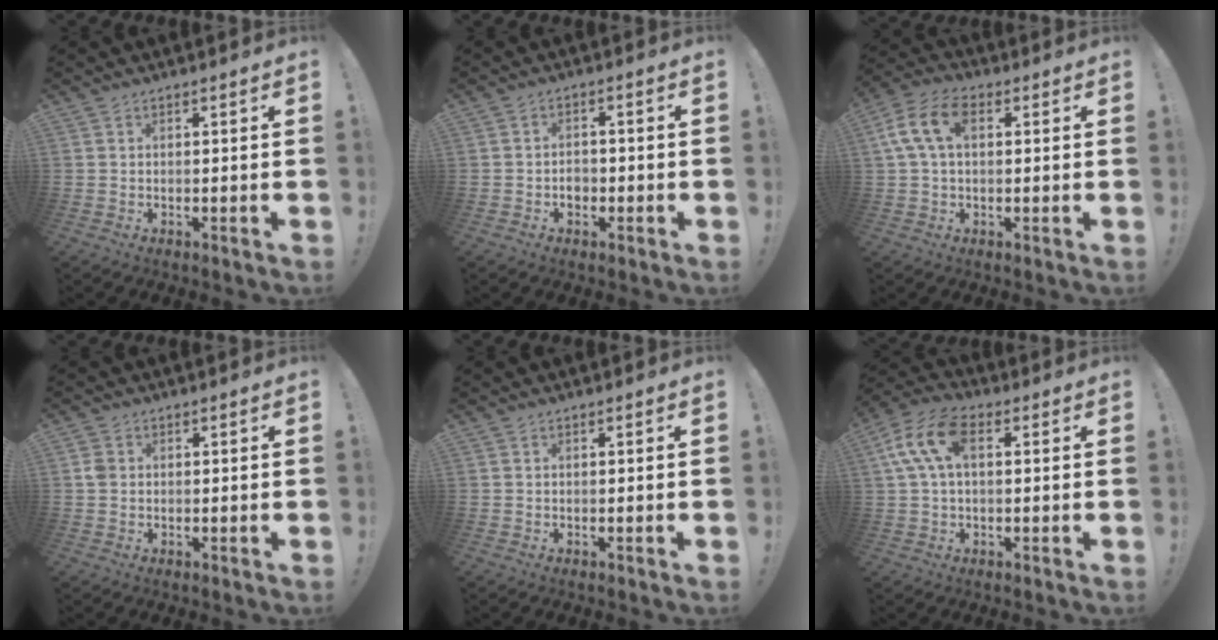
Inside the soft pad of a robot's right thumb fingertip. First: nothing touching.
{"total": 3.5, "force": [-1.3, 2.8, 1.7], "torque": [-0.013, 0.001, -0.026]}
{"total": 11.0, "force": [2.7, 6.6, 8.4], "torque": [-0.176, 0.005, 0.050]}
{"total": 2.1, "force": [0.3, 1.8, 1.0], "torque": [-0.017, 0.005, 0.006]}
{"total": 0.0}
{"total": 12.3, "force": [2.8, 7.1, 9.6], "torque": [-0.201, 0.007, 0.055]}